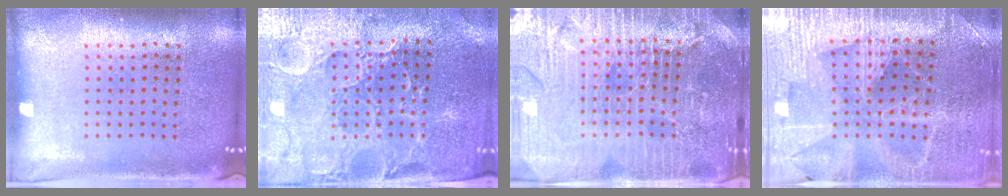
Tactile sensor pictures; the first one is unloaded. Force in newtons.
{"total": 3.4, "press": 3.3, "slide": 0.7}
{"total": 5.2, "press": 4.8, "slide": 2.1}
{"total": 3.4, "press": 3.3, "slide": 0.7}